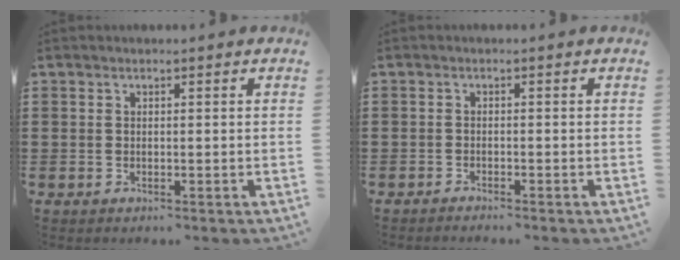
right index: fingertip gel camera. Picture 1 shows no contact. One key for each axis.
{"total": 0.9, "fx": -0.8, "fy": -0.2, "fz": 0.0, "tx": -0.003, "ty": -0.001, "tz": -0.017}